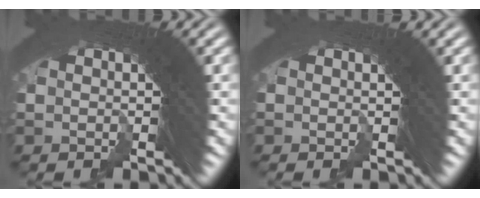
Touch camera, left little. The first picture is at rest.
{"total": 0.9, "force": [0.0, -0.5, 0.7], "torque": [-0.013, -0.005, 0.004]}